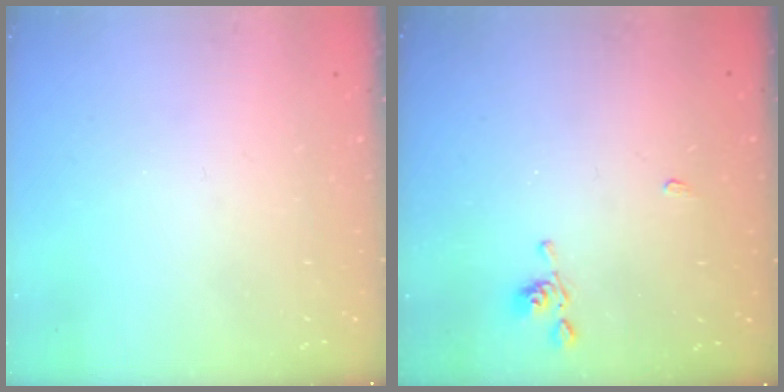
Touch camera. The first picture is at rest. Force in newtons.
{"total": 3.1, "press": 3.1, "slide": 0.4}